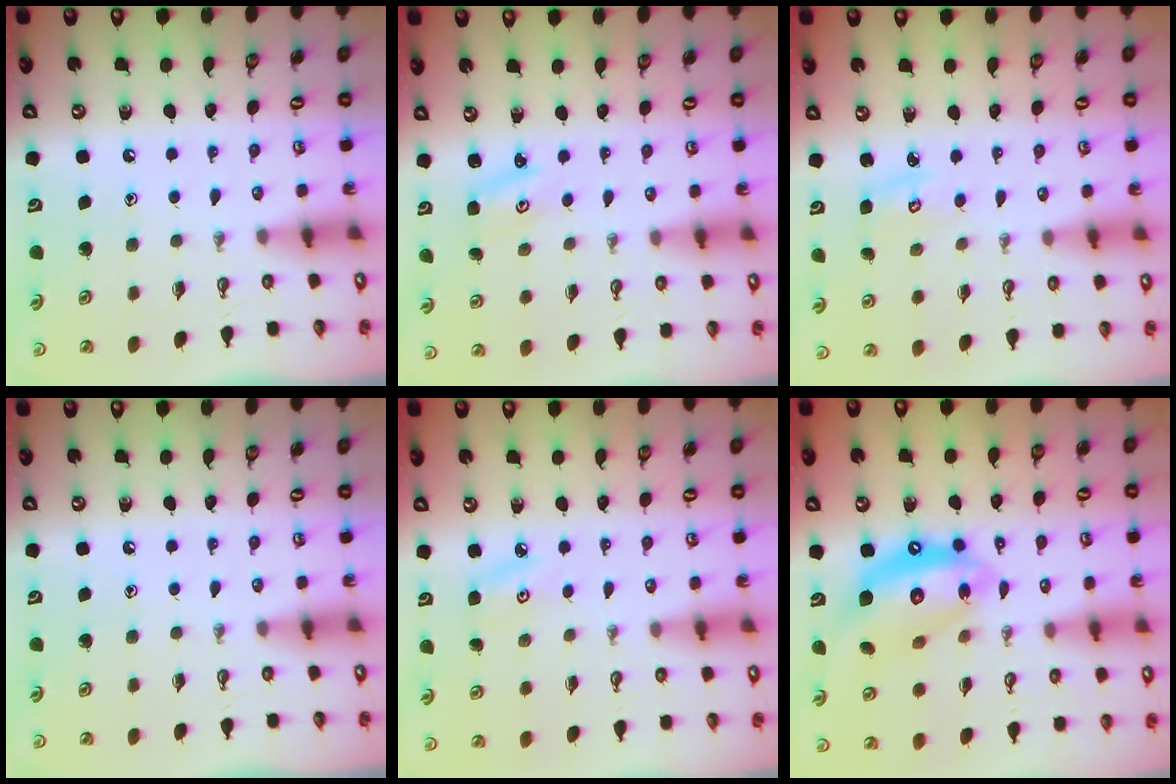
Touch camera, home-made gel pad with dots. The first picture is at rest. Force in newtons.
{"total": 2.0, "press": 2.0, "slide": 0.2}
{"total": 2.8, "press": 2.8, "slide": 0.1}
{"total": 0.0}
{"total": 5.1, "press": 5.0, "slide": 0.6}
{"total": 15.8, "press": 15.7, "slide": 1.7}